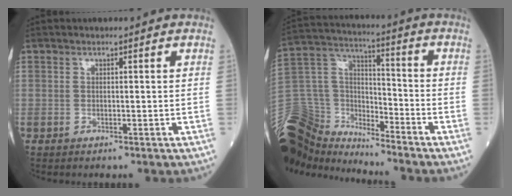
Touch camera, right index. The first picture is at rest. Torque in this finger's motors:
{"motor_torque": [1.08, -1.06, 0.08, -0.05]}